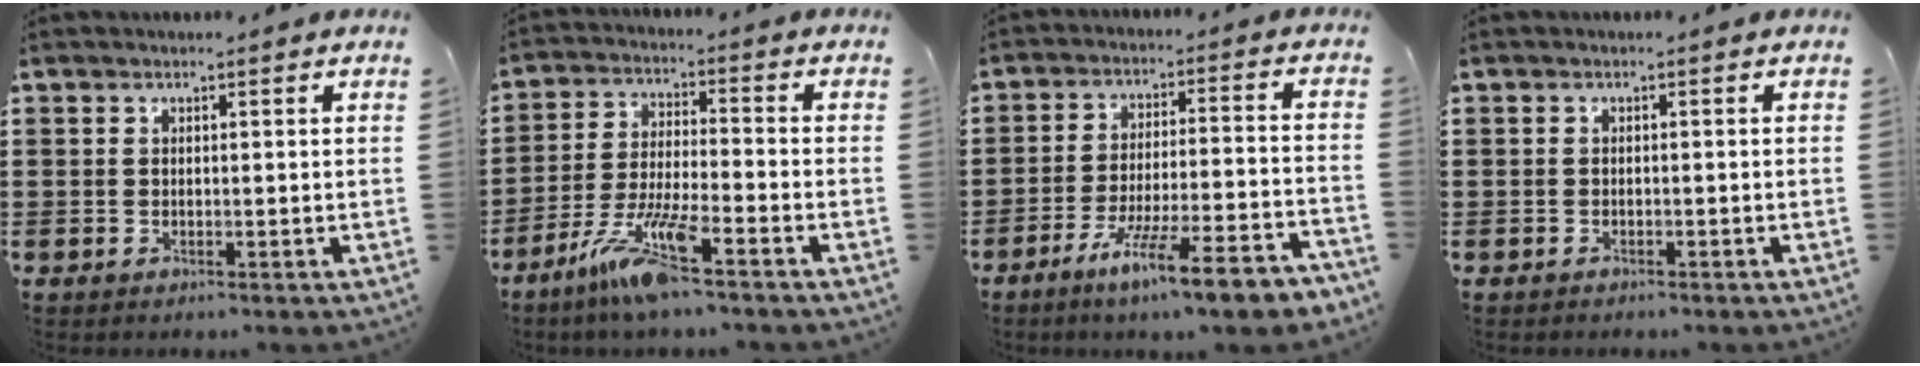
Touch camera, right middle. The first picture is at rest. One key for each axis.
{"total": 9.4, "fx": -6.5, "fy": 0.7, "fz": 6.7, "tx": -0.145, "ty": -0.012, "tz": -0.126}
{"total": 10.6, "fx": -8.2, "fy": 0.3, "fz": 6.8, "tx": -0.113, "ty": 0.008, "tz": -0.155}
{"total": 0.7, "fx": -0.7, "fy": 0.1, "fz": 0.0, "tx": -0.001, "ty": 0.001, "tz": -0.014}